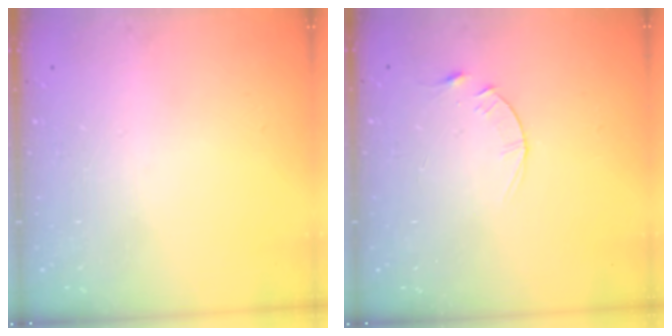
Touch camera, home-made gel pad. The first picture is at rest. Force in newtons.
{"total": 3.1, "press": 3.1, "slide": 0.5}